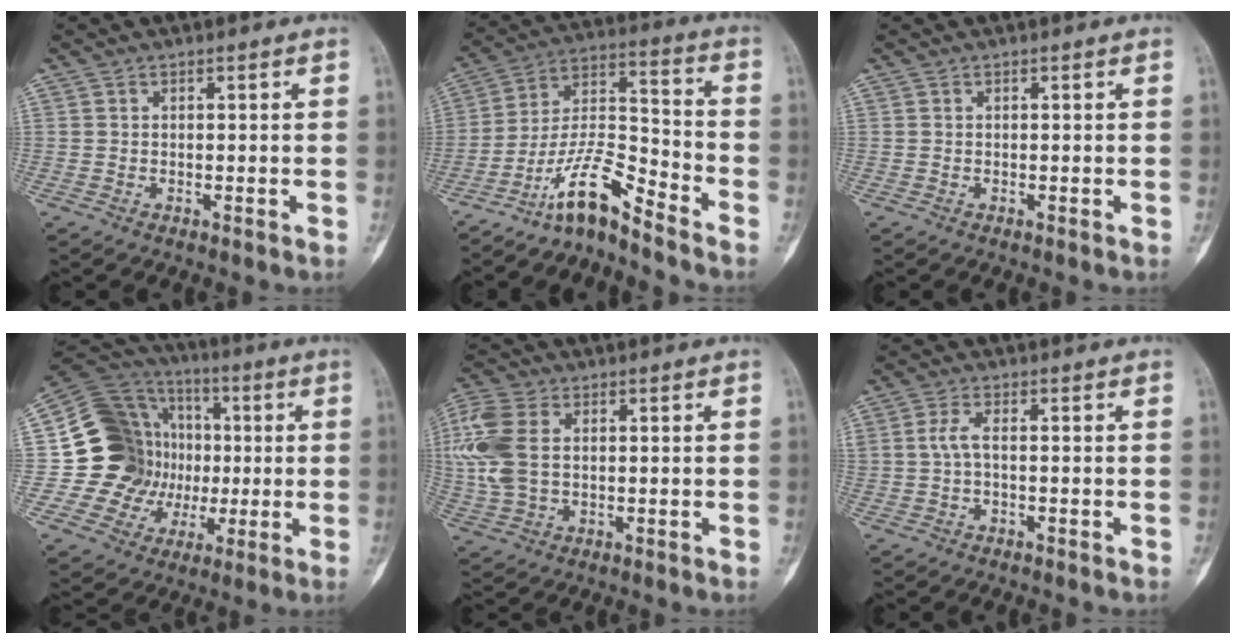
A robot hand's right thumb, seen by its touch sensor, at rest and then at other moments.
{"total": 10.9, "force": [-9.0, 1.7, 5.9], "torque": [-0.117, 0.095, -0.172]}
{"total": 0.0}
{"total": 18.9, "force": [0.1, 17.2, 7.9], "torque": [-0.081, 0.037, 0.014]}
{"total": 12.1, "force": [2.0, 7.8, 9.1], "torque": [-0.232, 0.013, 0.044]}
{"total": 2.7, "force": [0.0, 1.0, 2.5], "torque": [-0.060, 0.007, -0.001]}